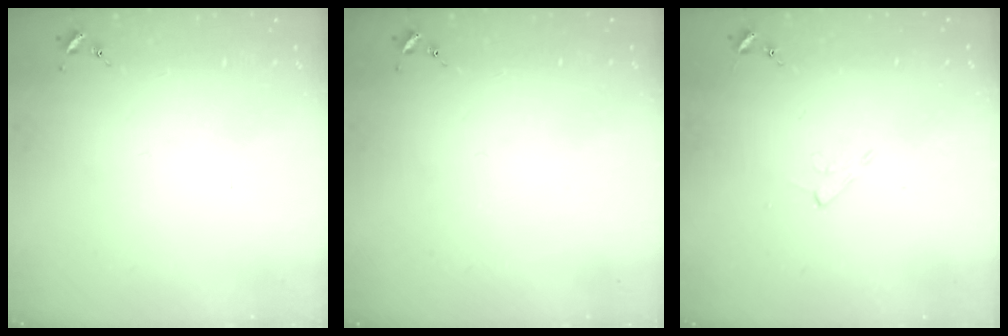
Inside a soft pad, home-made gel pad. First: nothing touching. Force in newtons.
{"total": 0.0}
{"total": 4.3, "press": 4.3, "slide": 0.7}